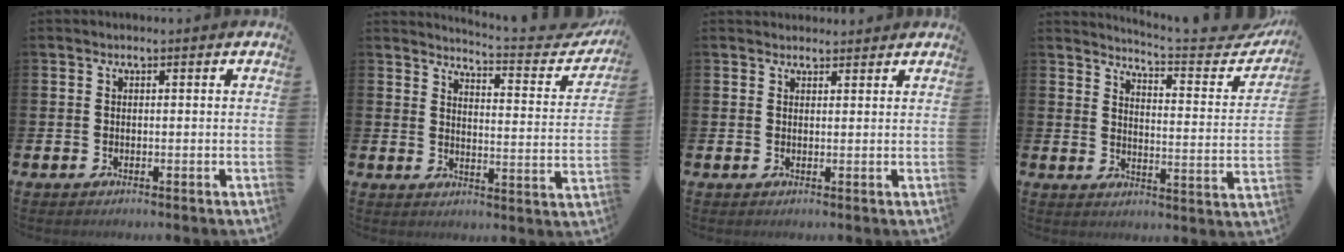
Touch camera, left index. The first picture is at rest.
{"total": 4.2, "force": [4.1, -0.1, 0.9], "torque": [-0.020, -0.045, 0.059]}
{"total": 1.7, "force": [1.6, 0.5, -0.1], "torque": [0.013, -0.006, 0.027]}
{"total": 5.1, "force": [4.8, -0.2, 1.6], "torque": [-0.028, -0.055, 0.069]}